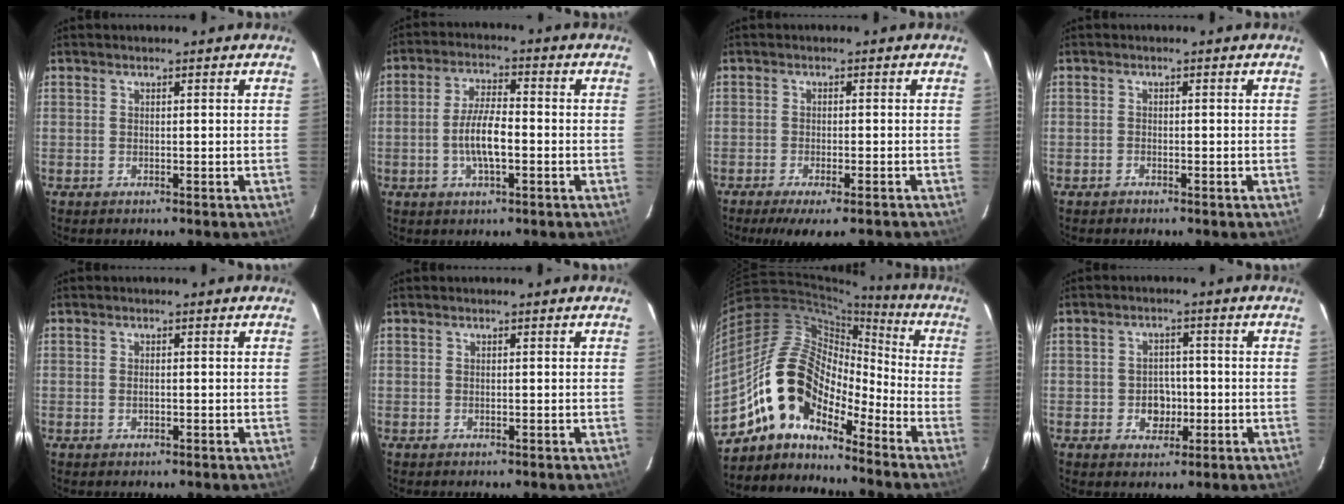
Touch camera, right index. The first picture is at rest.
{"total": 7.1, "force": [-1.7, 2.2, 6.5], "torque": [-0.129, 0.002, -0.032]}
{"total": 8.3, "force": [-6.8, 1.1, 4.7], "torque": [-0.092, -0.026, -0.102]}
{"total": 0.7, "force": [-0.7, 0.4, 0.0], "torque": [-0.002, 0.004, -0.011]}
{"total": 0.9, "force": [-0.2, 0.5, 0.6], "torque": [-0.012, 0.001, -0.004]}
{"total": 0.0}
{"total": 13.7, "force": [-10.2, 6.6, 6.3], "torque": [-0.106, 0.020, -0.206]}
{"total": 4.4, "force": [-1.1, 3.8, 1.9], "torque": [-0.039, 0.010, -0.008]}